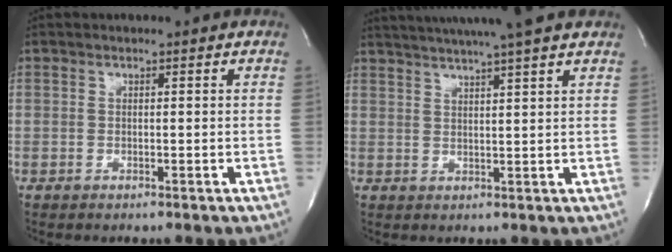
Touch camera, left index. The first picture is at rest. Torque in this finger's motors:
{"motor_torque": [0.76, -0.78, 0.66, 0.17]}